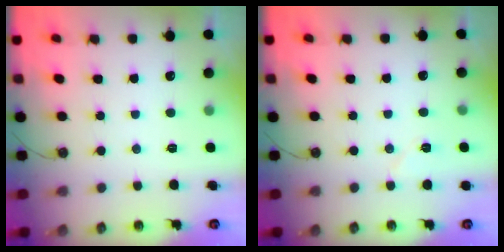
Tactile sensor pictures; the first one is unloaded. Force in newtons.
{"total": 5.3, "press": 4.6, "slide": 2.5}